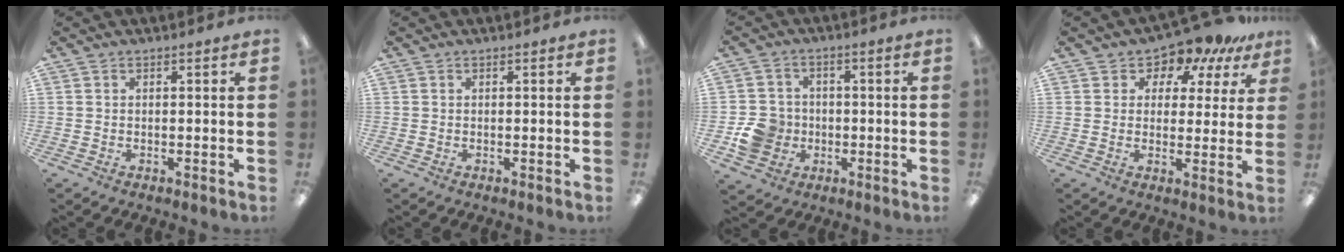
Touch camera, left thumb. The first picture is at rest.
{"total": 0.0}
{"total": 8.1, "force": [-1.8, 7.5, 2.6], "torque": [-0.056, 0.015, -0.030]}
{"total": 8.6, "force": [7.2, 4.2, 2.1], "torque": [-0.042, -0.061, 0.130]}